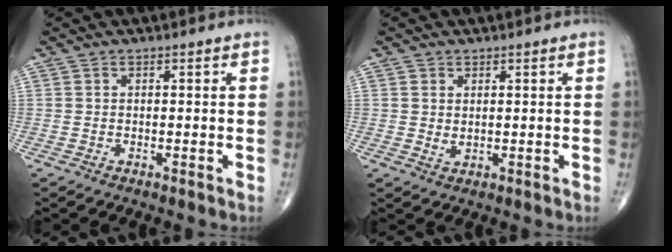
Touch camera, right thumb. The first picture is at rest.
{"total": 1.7, "force": [0.5, 1.2, 1.0], "torque": [-0.016, -0.007, 0.012]}